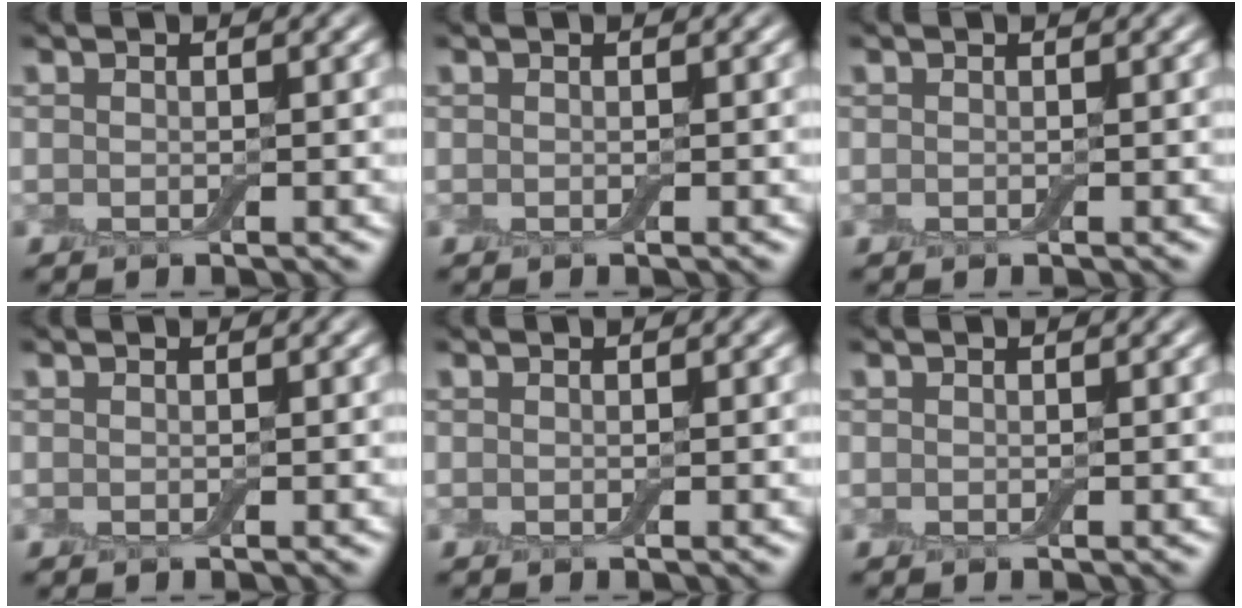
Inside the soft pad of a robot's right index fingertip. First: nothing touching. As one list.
[{"total": 0.0}, {"total": 0.0}, {"total": 0.0}, {"total": 0.0}, {"total": 0.0}]